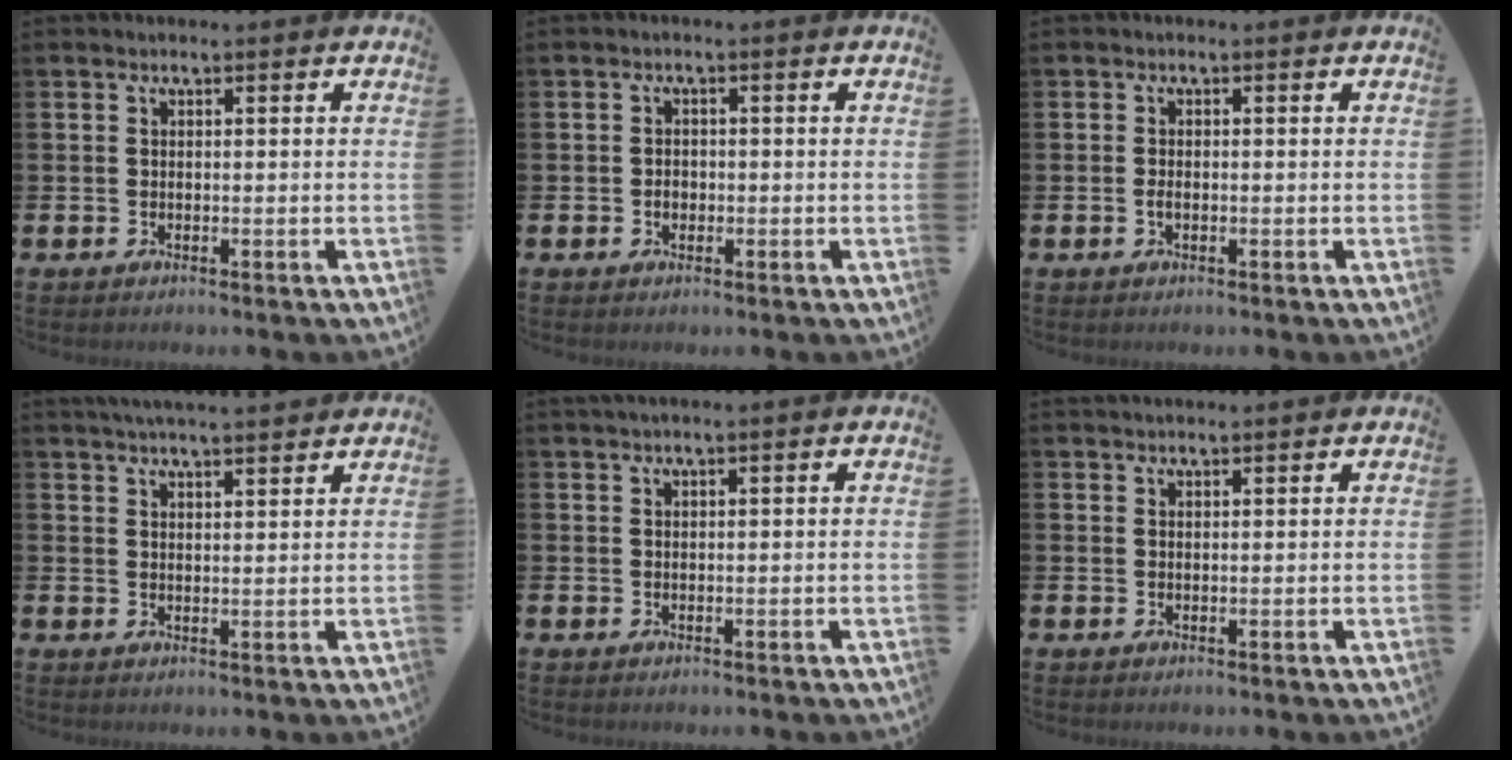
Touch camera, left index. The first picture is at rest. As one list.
[{"total": 1.3, "force": [-0.3, 1.1, 0.7], "torque": [0.001, 0.001, -0.011]}, {"total": 1.0, "force": [-0.3, 0.5, 0.8], "torque": [-0.017, 0.002, -0.006]}, {"total": 3.9, "force": [3.8, -0.2, 0.8], "torque": [-0.021, -0.013, 0.069]}, {"total": 0.9, "force": [0.7, -0.2, 0.5], "torque": [-0.012, 0.002, 0.013]}, {"total": 1.1, "force": [1.1, 0.0, 0.1], "torque": [0.001, -0.001, 0.019]}]